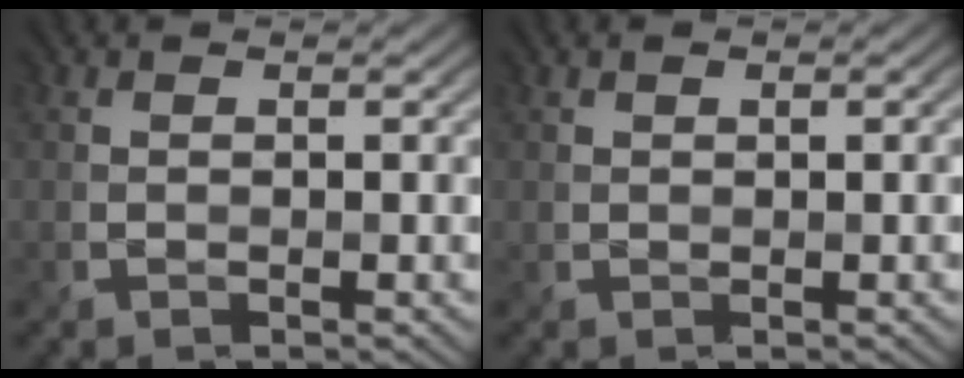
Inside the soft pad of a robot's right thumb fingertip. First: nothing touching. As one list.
[{"total": 0.9, "force": [0.4, 0.4, 0.7], "torque": [-0.010, 0.001, 0.009]}]